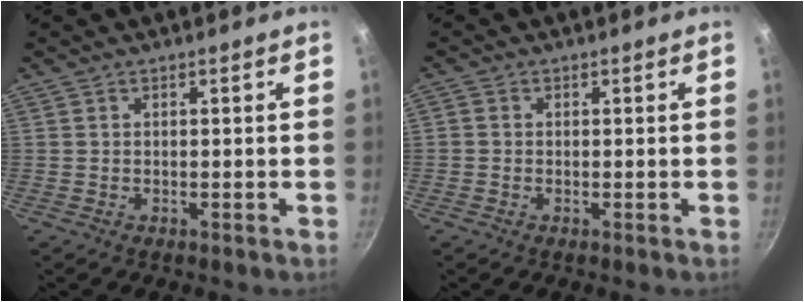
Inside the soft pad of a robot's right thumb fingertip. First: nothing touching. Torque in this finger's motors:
{"motor_torque": [-0.47, 0.48, -0.32, 0.09, 0.05]}